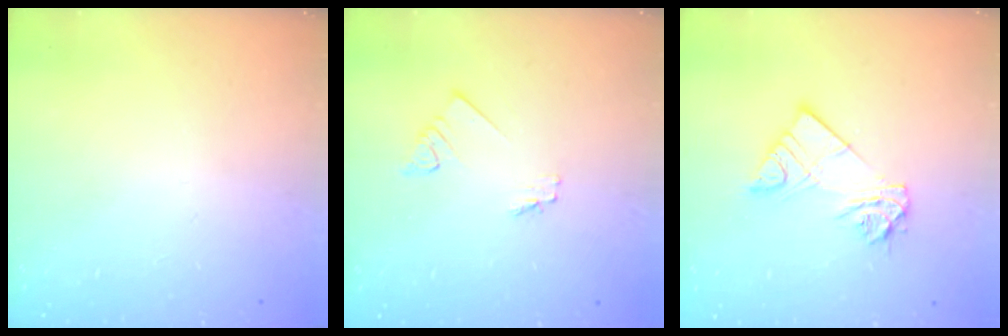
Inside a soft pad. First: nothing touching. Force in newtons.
{"total": 1.8, "press": 1.7, "slide": 0.2}
{"total": 9.8, "press": 9.8, "slide": 0.7}